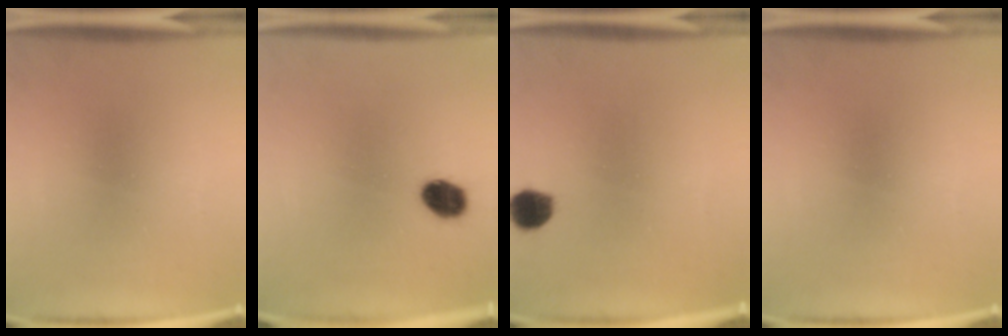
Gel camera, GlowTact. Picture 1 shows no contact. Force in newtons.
{"total": 6.2}
{"total": 5.1}
{"total": 0.0}